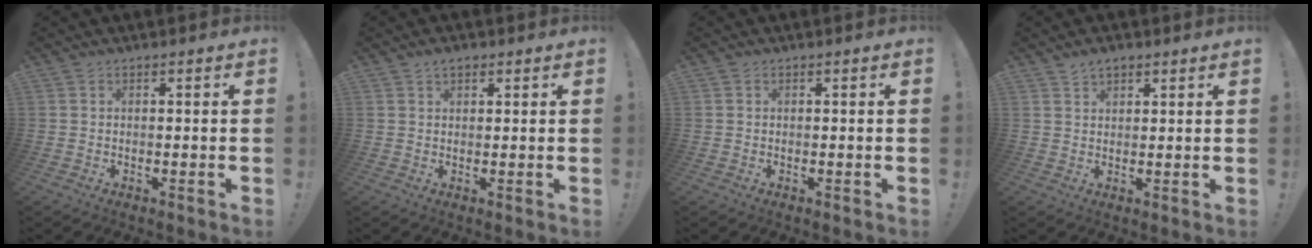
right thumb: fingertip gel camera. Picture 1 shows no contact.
{"total": 2.5, "force": [1.6, 1.4, 1.4], "torque": [-0.022, -0.003, 0.030]}
{"total": 0.0}
{"total": 2.9, "force": [2.3, 1.4, 1.0], "torque": [-0.010, -0.013, 0.041]}